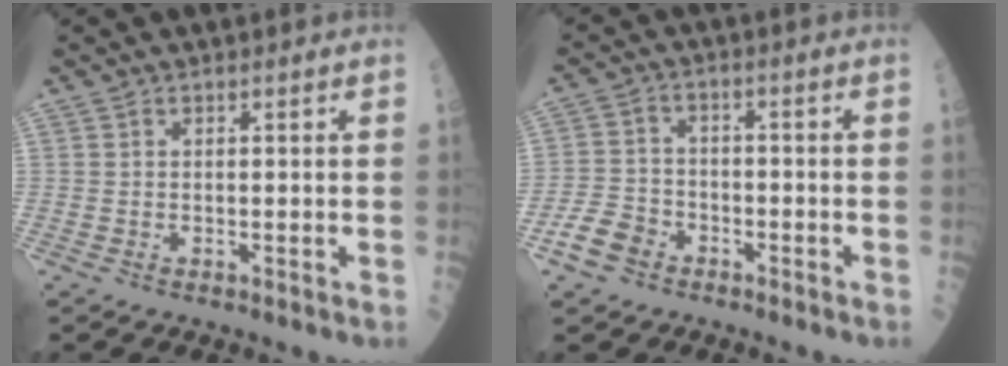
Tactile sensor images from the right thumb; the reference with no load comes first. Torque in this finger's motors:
{"motor_torque": [2.56, 2.45, 0.49, -0.30, 0.12]}